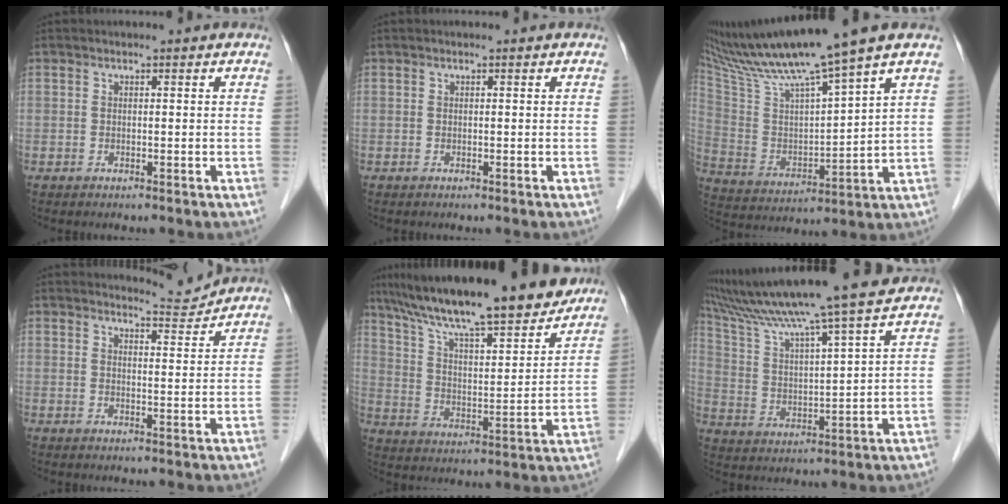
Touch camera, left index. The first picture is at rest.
{"total": 0.0}
{"total": 17.2, "force": [14.2, -1.3, 9.6], "torque": [-0.182, 0.007, 0.261]}
{"total": 3.3, "force": [3.1, -0.7, -0.8], "torque": [0.000, -0.022, 0.050]}
{"total": 20.7, "force": [17.7, 2.5, 10.4], "torque": [-0.174, 0.004, 0.279]}
{"total": 17.2, "force": [14.6, -1.6, 9.1], "torque": [-0.167, 0.008, 0.236]}